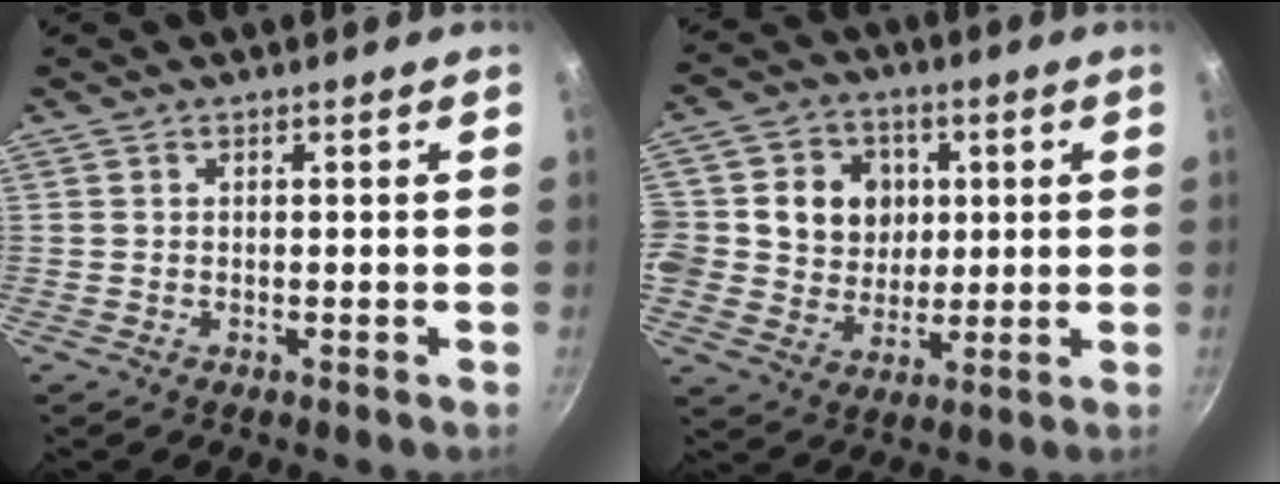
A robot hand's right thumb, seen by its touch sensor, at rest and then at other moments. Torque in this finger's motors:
{"motor_torque": [2.47, 2.54, 0.45, -0.31, 0.27]}